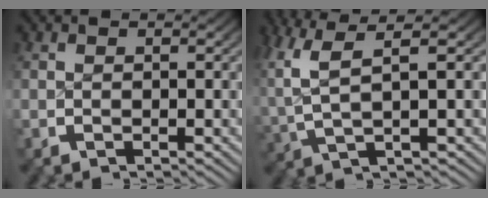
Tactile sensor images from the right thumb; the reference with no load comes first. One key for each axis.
{"total": 6.3, "fx": 2.3, "fy": 2.7, "fz": 5.2, "tx": -0.105, "ty": 0.001, "tz": 0.037}